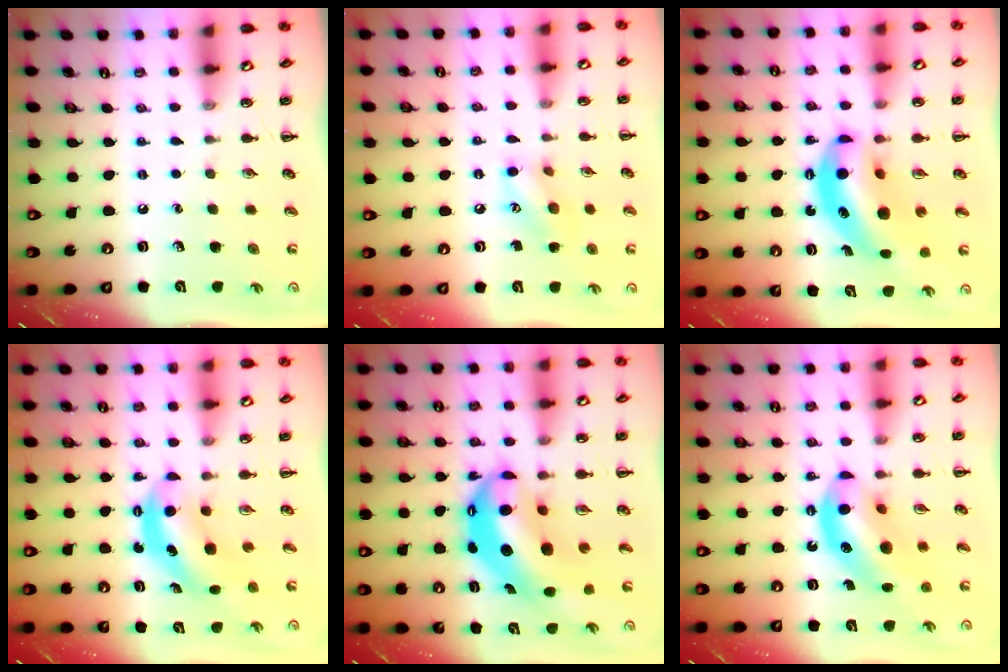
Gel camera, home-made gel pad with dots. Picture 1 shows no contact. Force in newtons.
{"total": 9.8, "press": 9.8, "slide": 0.3}
{"total": 13.0, "press": 12.5, "slide": 3.6}
{"total": 6.2, "press": 6.2, "slide": 0.4}
{"total": 13.6, "press": 13.3, "slide": 2.8}
{"total": 13.7, "press": 13.3, "slide": 3.3}